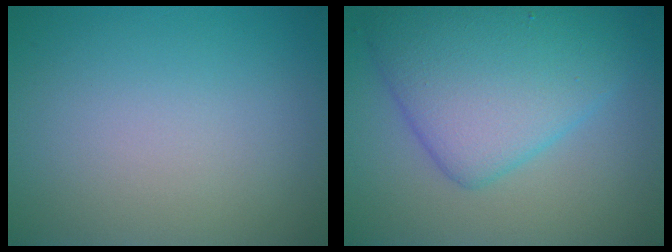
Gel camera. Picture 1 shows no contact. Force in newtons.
{"total": 7.5, "press": 7.5, "slide": 0.4}